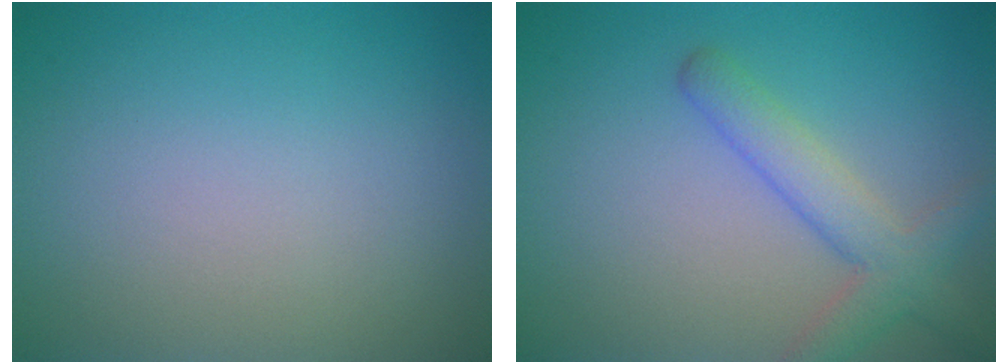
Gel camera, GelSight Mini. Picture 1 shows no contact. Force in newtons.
{"total": 3.8, "press": 3.8, "slide": 0.3}